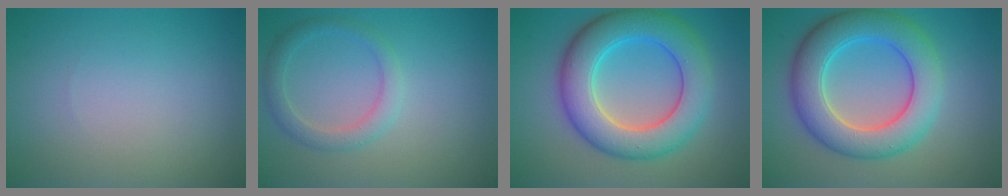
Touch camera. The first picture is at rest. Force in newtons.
{"total": 2.3, "press": 2.3, "slide": 0.1}
{"total": 8.7, "press": 8.7, "slide": 0.3}
{"total": 8.0, "press": 8.0, "slide": 0.4}